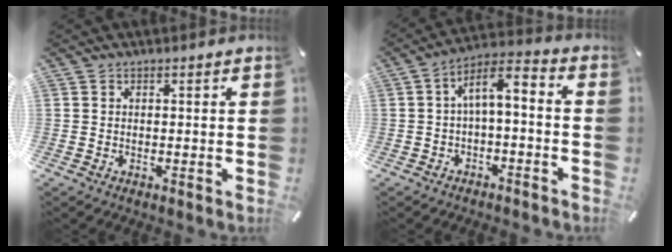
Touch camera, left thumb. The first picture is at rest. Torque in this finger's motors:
{"motor_torque": [0.92, 2.29, 0.88, -0.48, 0.50]}